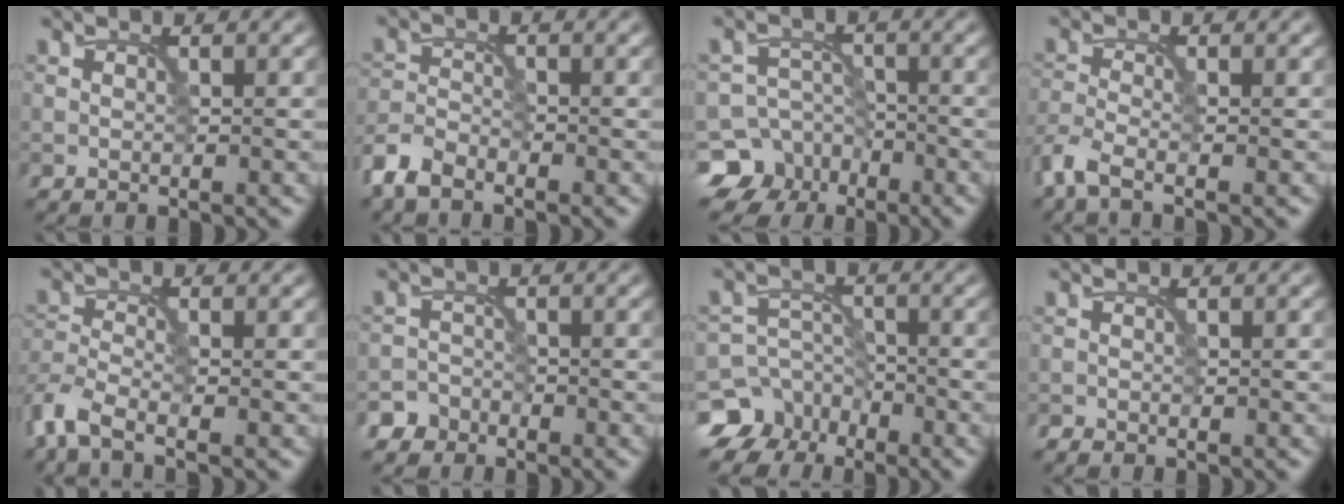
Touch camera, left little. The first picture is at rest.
{"total": 3.1, "force": [-2.6, 1.1, 1.3], "torque": [-0.029, -0.002, -0.064]}
{"total": 7.6, "force": [-5.0, 5.7, 1.0], "torque": [-0.004, -0.011, -0.093]}
{"total": 3.0, "force": [-2.3, 0.7, 1.8], "torque": [-0.049, -0.011, -0.062]}
{"total": 4.1, "force": [-3.2, 1.2, 2.4], "torque": [-0.058, -0.010, -0.078]}
{"total": 2.5, "force": [-2.1, 1.3, -0.1], "torque": [0.011, 0.008, -0.038]}
{"total": 7.3, "force": [-5.3, 5.0, 1.1], "torque": [-0.006, -0.008, -0.094]}
{"total": 0.7, "force": [-0.4, -0.5, -0.3], "torque": [0.009, 0.001, -0.012]}